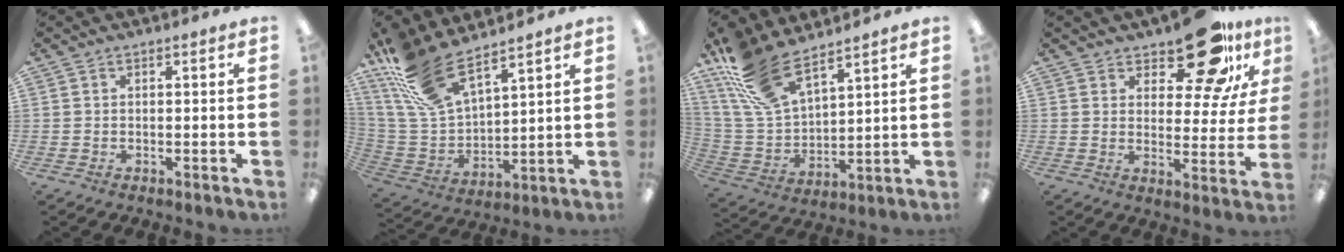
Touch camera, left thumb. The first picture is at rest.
{"total": 16.7, "force": [12.6, 6.4, 8.9], "torque": [-0.223, -0.061, 0.233]}
{"total": 16.7, "force": [12.4, 6.9, 9.0], "torque": [-0.221, -0.054, 0.230]}
{"total": 16.4, "force": [11.6, 6.5, 9.5], "torque": [-0.132, -0.069, 0.196]}